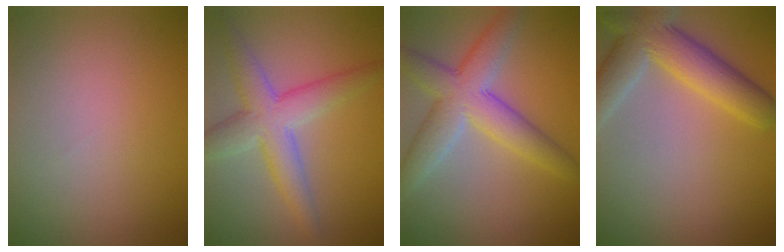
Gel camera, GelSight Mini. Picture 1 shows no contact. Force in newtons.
{"total": 5.3, "press": 5.3, "slide": 0.1}
{"total": 6.2, "press": 6.2, "slide": 0.2}
{"total": 6.9, "press": 6.9, "slide": 0.6}